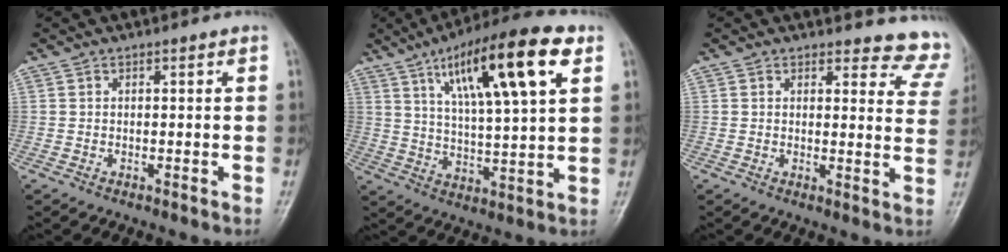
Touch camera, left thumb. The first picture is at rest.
{"total": 19.2, "force": [8.6, 4.7, 16.6], "torque": [-0.255, -0.014, 0.141]}
{"total": 10.1, "force": [9.7, 2.9, 0.0], "torque": [0.055, -0.086, 0.068]}